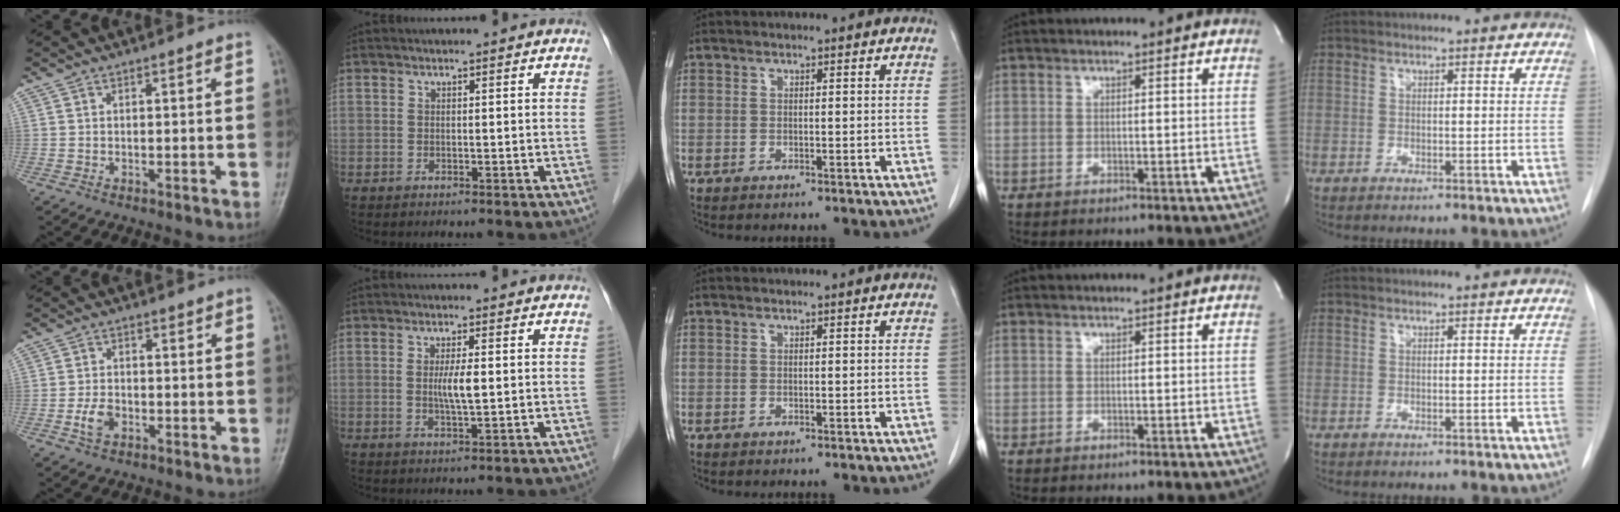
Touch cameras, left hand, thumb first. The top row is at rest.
{"thumb": {"total": 3.8, "force": [-1.5, 2.5, 2.5], "torque": [-0.044, 0.010, -0.031]}, "index": {"total": 3.4, "force": [0.1, 0.3, 3.4], "torque": [-0.065, -0.004, 0.003]}}